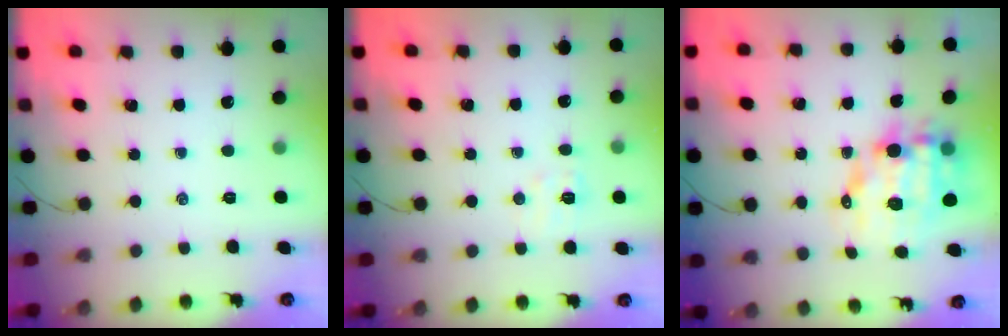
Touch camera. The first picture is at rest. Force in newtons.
{"total": 5.1, "press": 4.9, "slide": 1.2}
{"total": 11.8, "press": 11.5, "slide": 2.9}